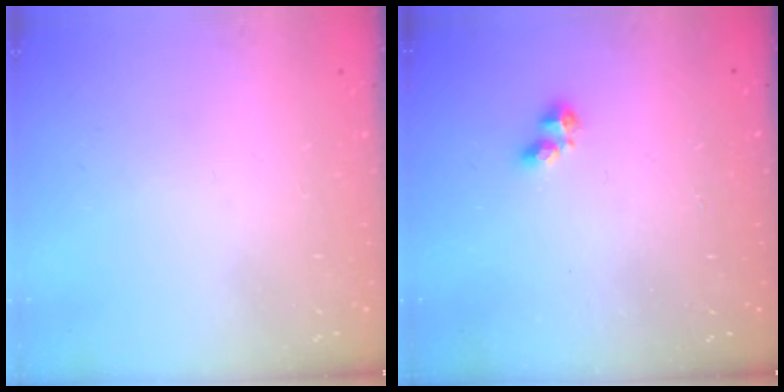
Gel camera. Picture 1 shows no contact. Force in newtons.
{"total": 1.8, "press": 1.7, "slide": 0.5}